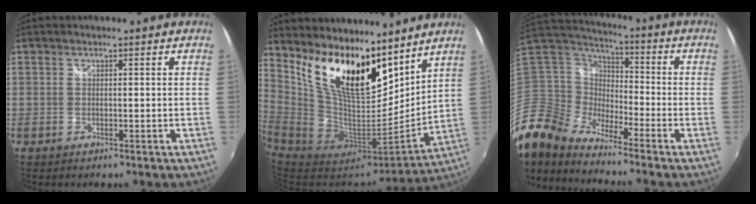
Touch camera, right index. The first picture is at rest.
{"total": 16.0, "force": [10.9, 6.2, 9.9], "torque": [-0.180, 0.001, 0.204]}
{"total": 12.0, "force": [-10.0, 5.1, 4.0], "torque": [-0.093, 0.015, -0.227]}